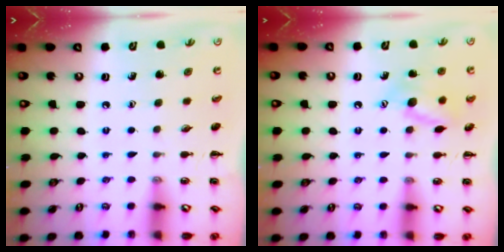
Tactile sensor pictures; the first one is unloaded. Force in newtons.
{"total": 11.4, "press": 11.4, "slide": 0.6}